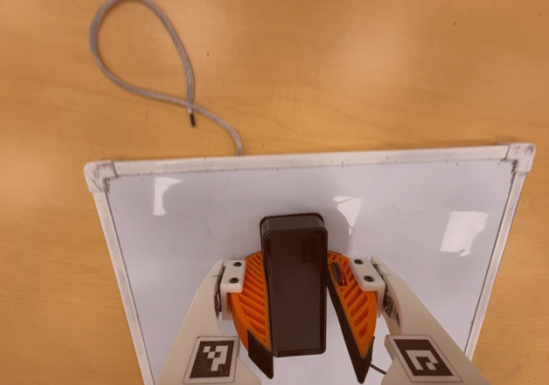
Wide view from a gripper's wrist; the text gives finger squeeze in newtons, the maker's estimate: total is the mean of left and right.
{"total": 12.9, "left": 14.9, "right": 10.8}